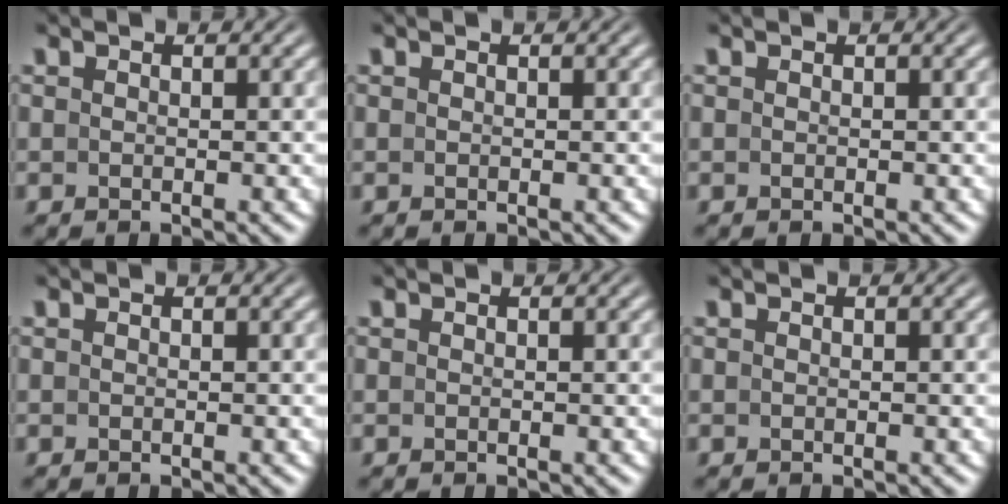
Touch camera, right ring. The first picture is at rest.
{"total": 0.0}
{"total": 0.0}
{"total": 0.0}
{"total": 0.0}
{"total": 0.0}